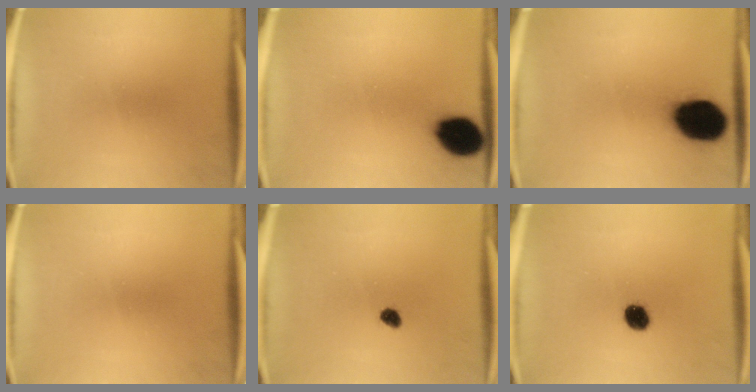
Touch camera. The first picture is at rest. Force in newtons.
{"total": 11.9}
{"total": 17.9}
{"total": 0.0}
{"total": 2.0}
{"total": 5.0}